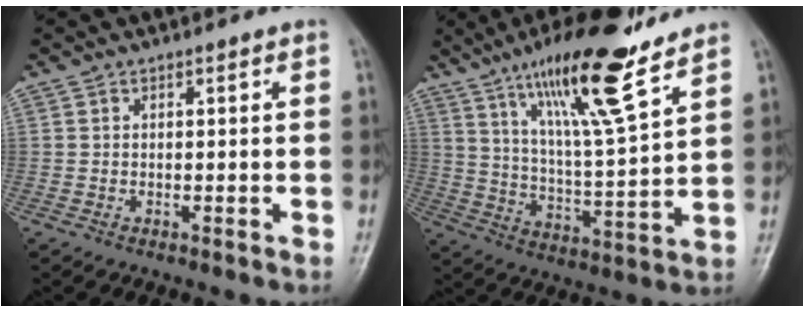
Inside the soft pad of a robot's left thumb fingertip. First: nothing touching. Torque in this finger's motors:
{"motor_torque": [0.40, 0.30, 1.74, -1.03, 0.17]}